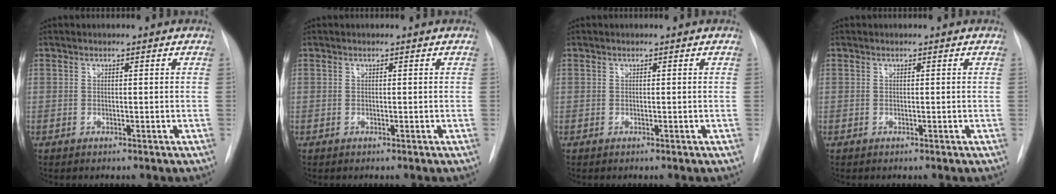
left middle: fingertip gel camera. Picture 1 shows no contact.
{"total": 0.0}
{"total": 0.0}
{"total": 0.0}